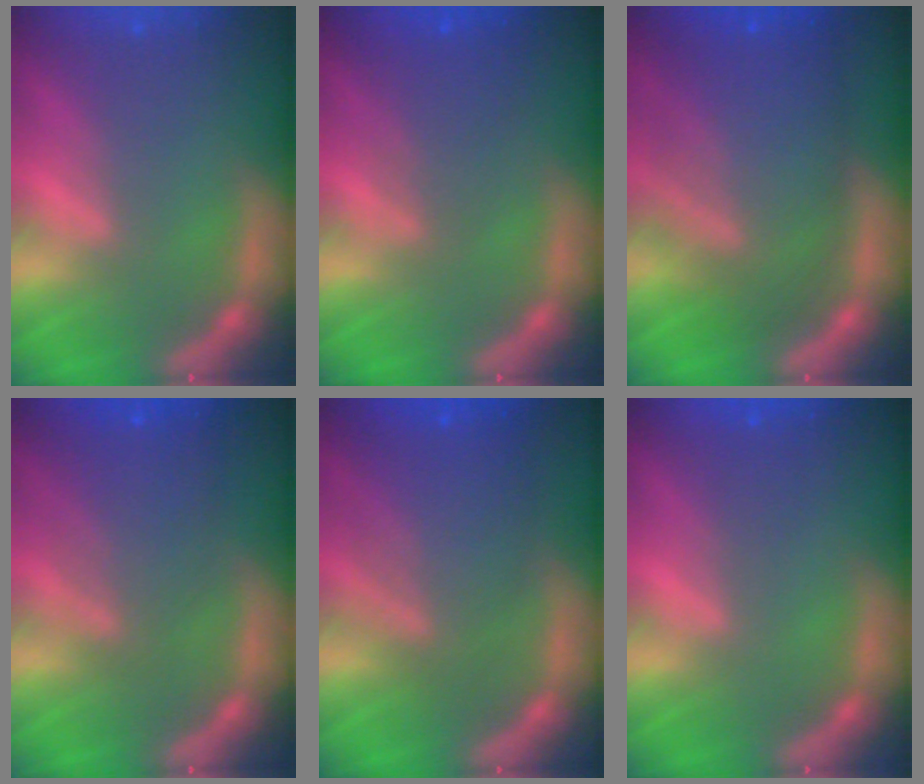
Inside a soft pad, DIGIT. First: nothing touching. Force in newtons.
{"total": 3.1}
{"total": 9.5}
{"total": 5.0}
{"total": 6.6}
{"total": 0.9}